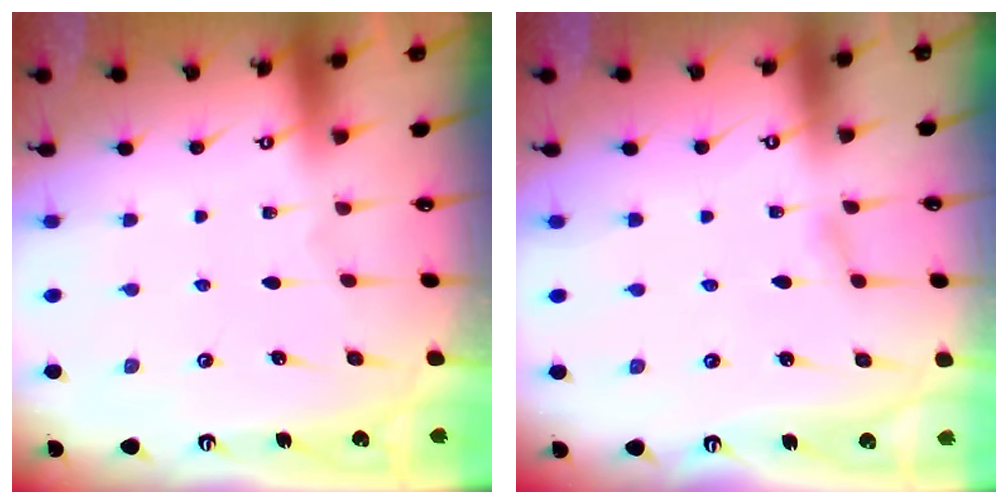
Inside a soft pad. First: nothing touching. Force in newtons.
{"total": 1.2, "press": 1.2, "slide": 0.1}